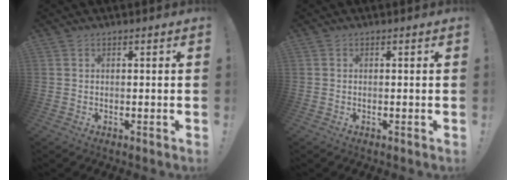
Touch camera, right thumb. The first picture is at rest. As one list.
[{"total": 0.0}]